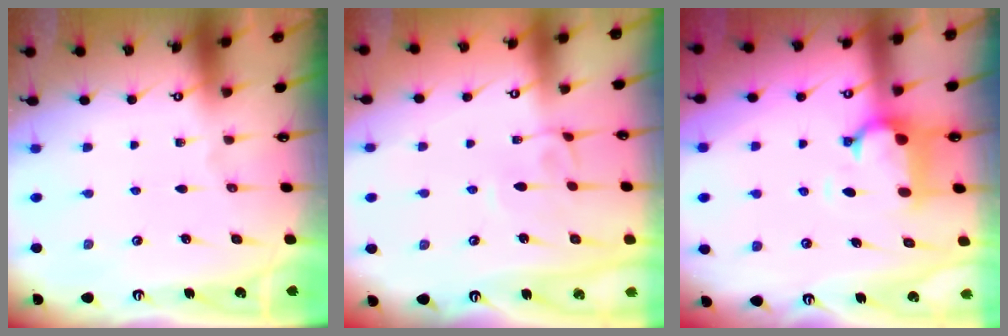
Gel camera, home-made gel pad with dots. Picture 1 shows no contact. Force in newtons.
{"total": 3.5, "press": 3.5, "slide": 0.1}
{"total": 1.4, "press": 0.7, "slide": 1.2}